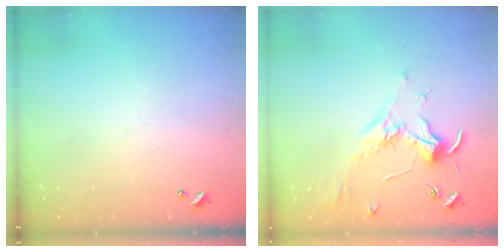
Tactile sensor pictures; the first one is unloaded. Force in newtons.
{"total": 1.9, "press": 1.7, "slide": 0.8}